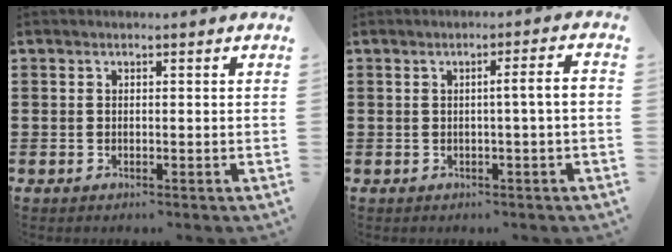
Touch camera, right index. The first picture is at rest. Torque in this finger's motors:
{"motor_torque": [0.73, -0.53, 0.28, 0.10]}